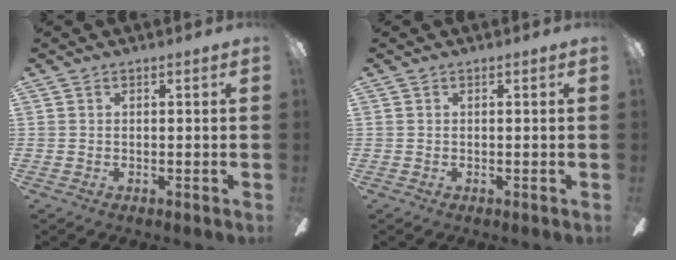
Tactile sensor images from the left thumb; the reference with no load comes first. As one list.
[{"total": 0.0}]